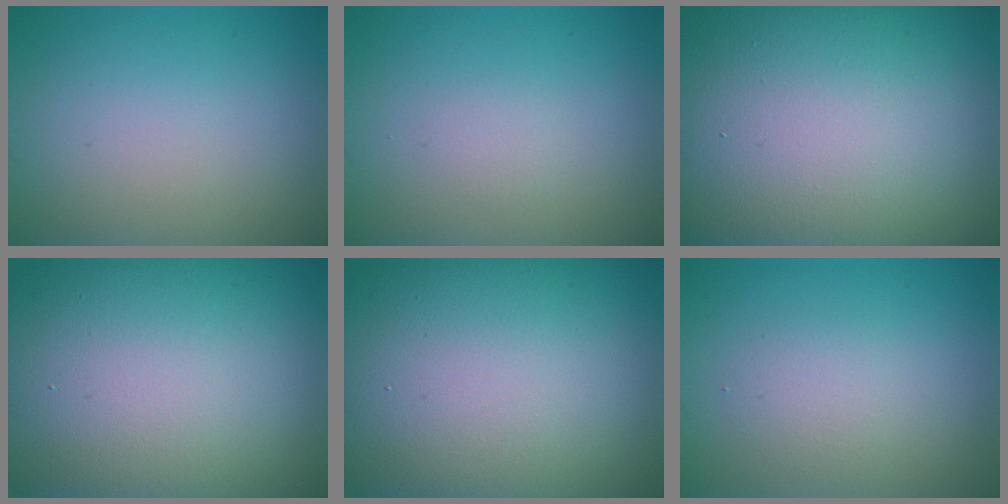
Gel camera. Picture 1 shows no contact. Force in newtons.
{"total": 0.7, "press": 0.7, "slide": 0.1}
{"total": 30.8, "press": 30.8, "slide": 1.5}
{"total": 22.0, "press": 21.9, "slide": 1.1}
{"total": 21.1, "press": 21.1, "slide": 0.8}
{"total": 2.0, "press": 2.0, "slide": 0.1}